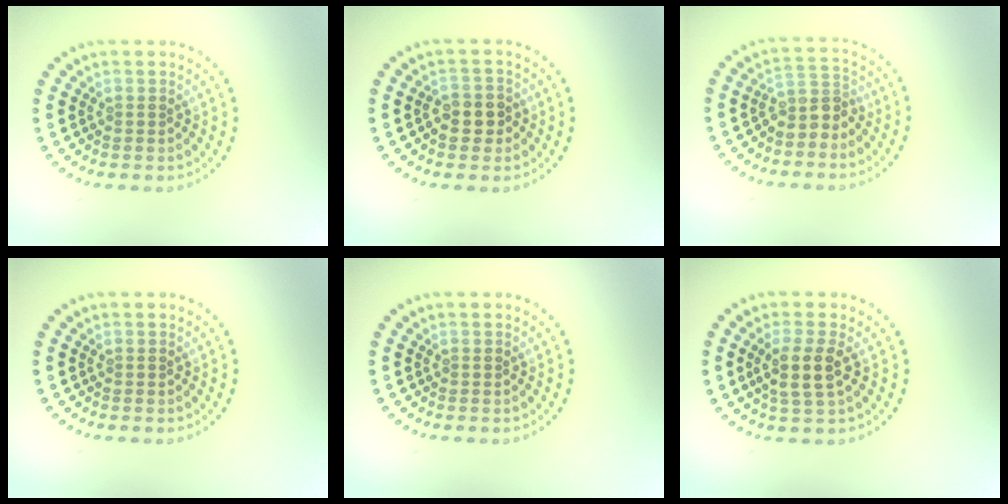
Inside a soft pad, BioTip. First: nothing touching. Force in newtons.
{"total": 2.4, "press": 2.3, "slide": 0.6}
{"total": 2.5, "press": 1.9, "slide": 1.7}
{"total": 0.0}
{"total": 0.0}
{"total": 2.9, "press": 2.5, "slide": 1.4}